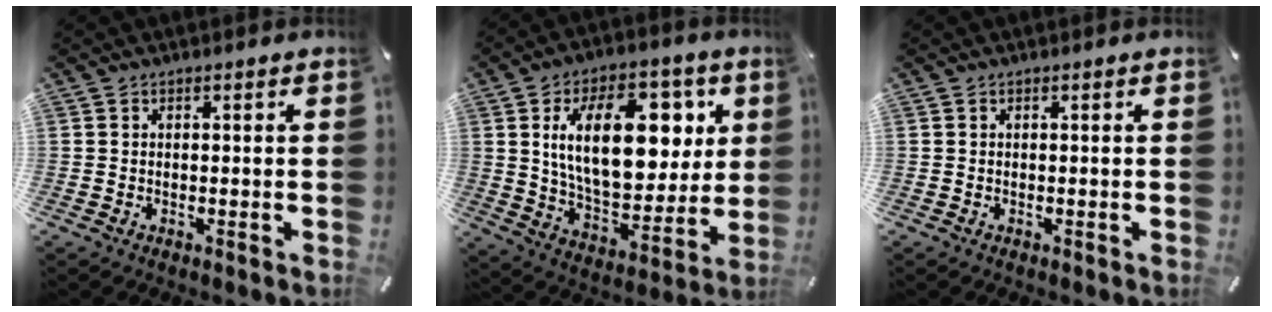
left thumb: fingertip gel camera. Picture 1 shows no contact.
{"total": 22.0, "force": [6.6, 12.7, 16.7], "torque": [-0.267, -0.005, 0.111]}
{"total": 0.0}